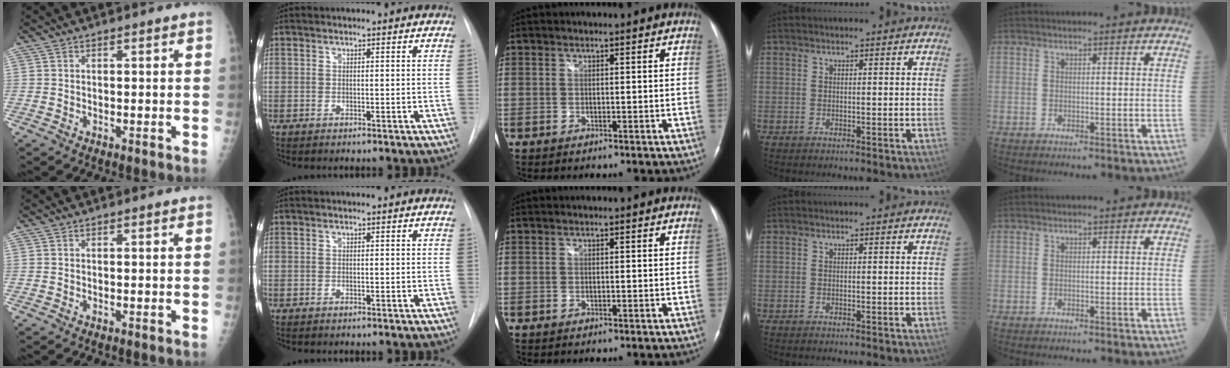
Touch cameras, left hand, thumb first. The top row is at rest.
{}